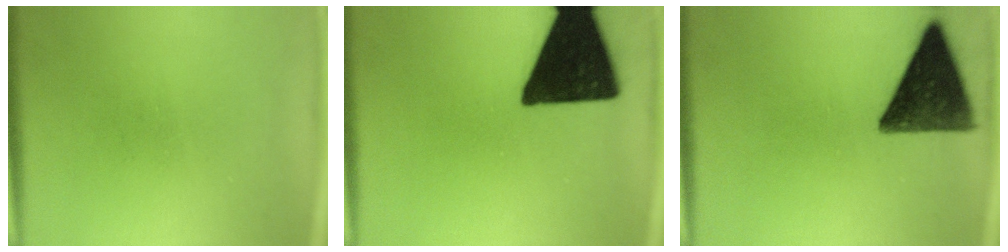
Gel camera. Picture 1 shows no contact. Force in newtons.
{"total": 19.0}
{"total": 13.2}